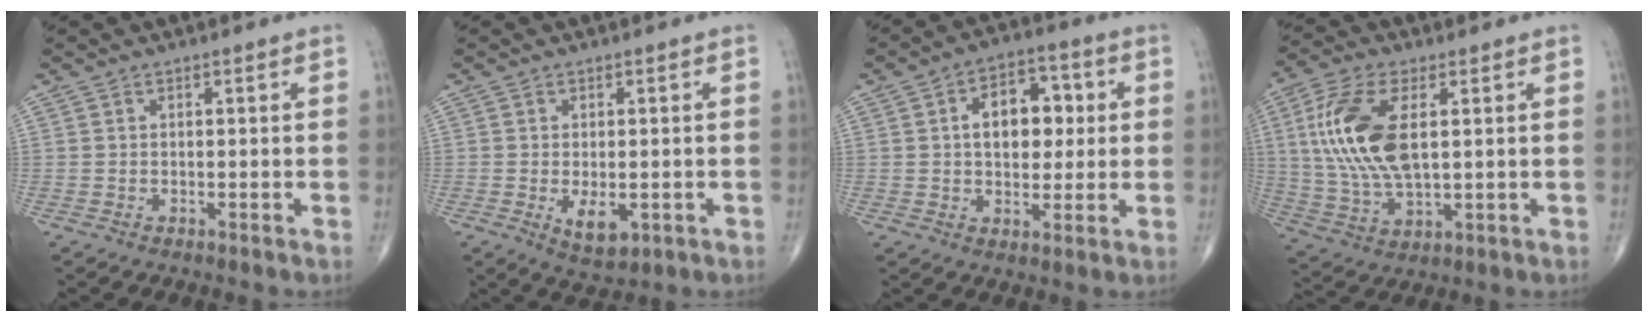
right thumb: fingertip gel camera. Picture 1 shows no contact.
{"total": 5.3, "force": [-1.3, 2.8, 4.4], "torque": [-0.060, -0.010, -0.011]}
{"total": 11.3, "force": [1.7, 7.3, 8.5], "torque": [-0.090, 0.013, 0.022]}
{"total": 15.9, "force": [2.9, 7.6, 13.7], "torque": [-0.293, -0.005, 0.060]}